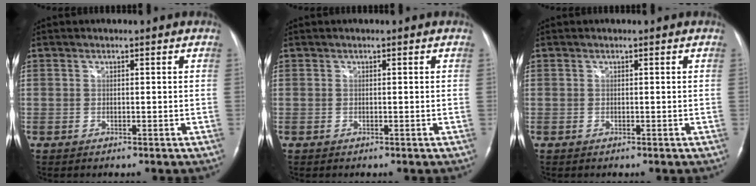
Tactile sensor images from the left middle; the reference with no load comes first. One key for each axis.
{"total": 0.0}
{"total": 0.0}